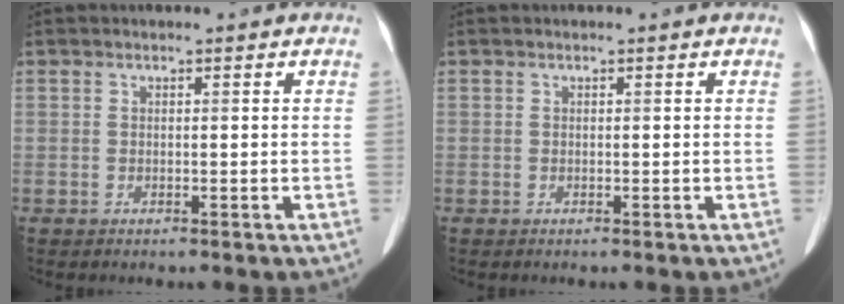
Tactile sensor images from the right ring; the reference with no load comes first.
{"total": 0.0}